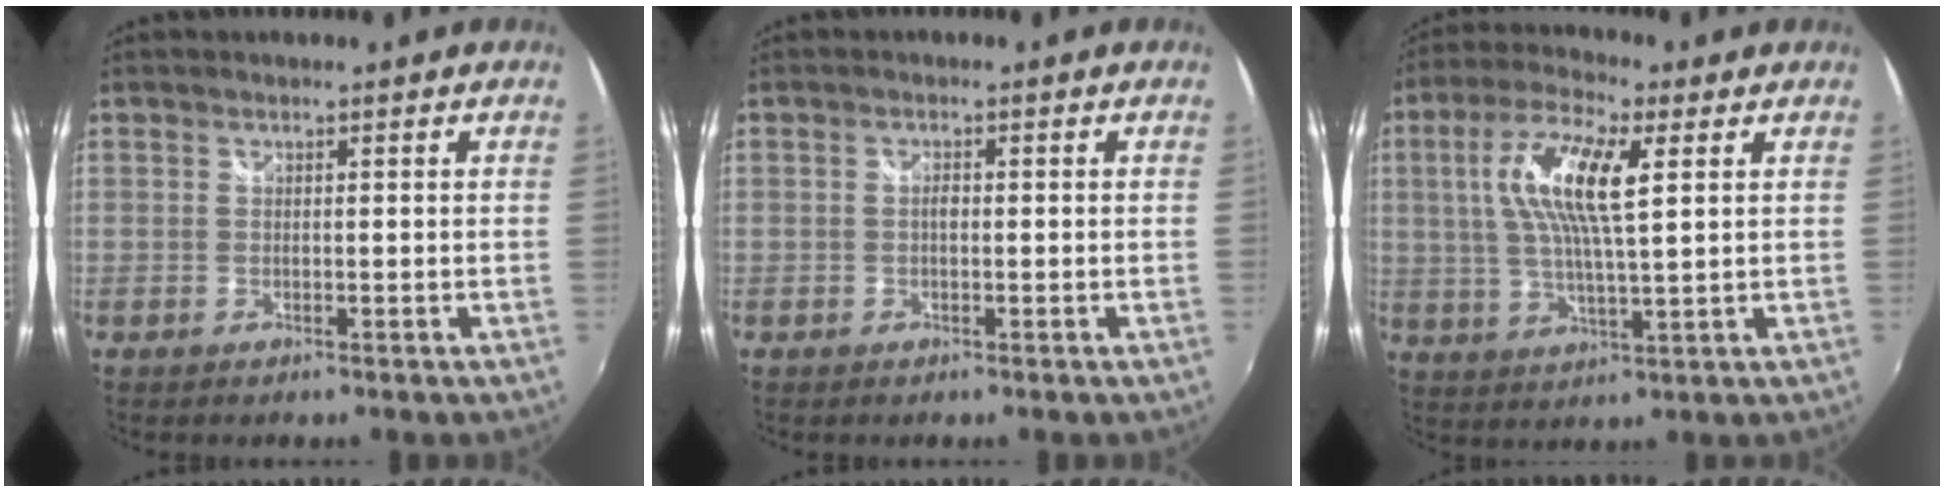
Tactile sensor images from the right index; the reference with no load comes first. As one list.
[{"total": 1.0, "force": [-0.1, 0.5, 0.9], "torque": [-0.017, 0.003, -0.004]}, {"total": 12.5, "force": [3.3, 3.0, 11.7], "torque": [-0.223, 0.010, 0.059]}]